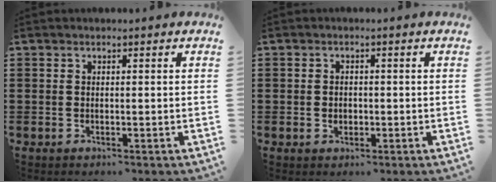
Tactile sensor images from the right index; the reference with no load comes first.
{"total": 1.4, "force": [-0.2, 1.2, 0.8], "torque": [-0.017, 0.006, -0.007]}